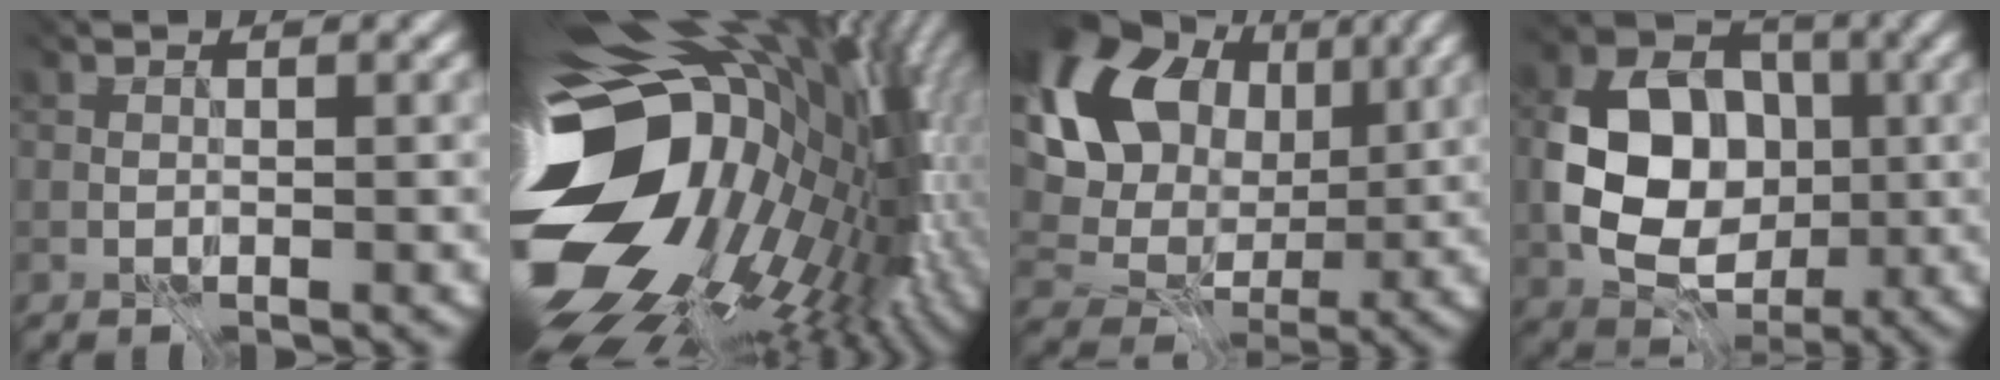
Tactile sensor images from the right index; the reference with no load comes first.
{"total": 17.4, "force": [-3.1, 11.5, 12.6], "torque": [-0.239, -0.035, -0.016]}
{"total": 12.3, "force": [3.5, 9.1, 7.5], "torque": [-0.160, 0.023, 0.090]}
{"total": 8.3, "force": [-2.8, 5.8, 5.2], "torque": [-0.100, -0.013, -0.032]}